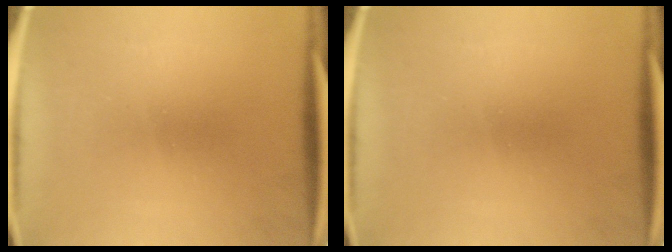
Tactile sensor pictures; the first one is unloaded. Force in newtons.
{"total": 0.0}